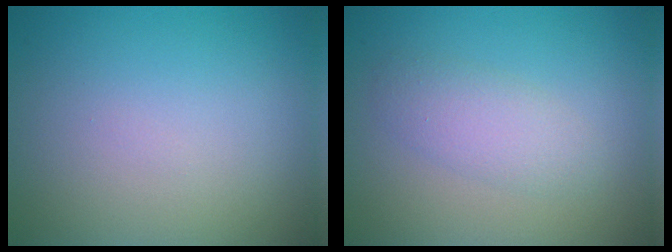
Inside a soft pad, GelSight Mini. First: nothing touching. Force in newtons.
{"total": 2.4, "press": 2.4, "slide": 0.1}